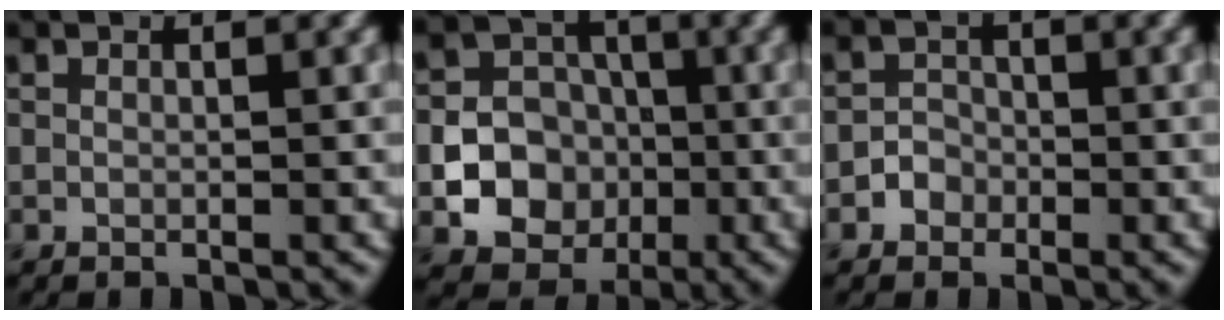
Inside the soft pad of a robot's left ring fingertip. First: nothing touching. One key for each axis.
{"total": 9.7, "fx": -2.2, "fy": 8.9, "fz": 3.3, "tx": -0.048, "ty": -0.011, "tz": -0.054}
{"total": 1.7, "fx": -0.8, "fy": 1.4, "fz": 0.3, "tx": 0.006, "ty": 0.007, "tz": -0.015}